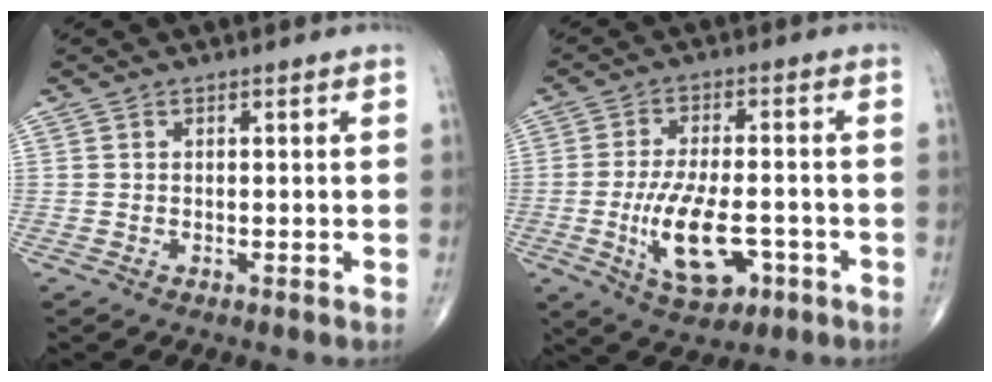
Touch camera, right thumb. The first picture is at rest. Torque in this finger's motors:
{"motor_torque": [3.18, 1.83, 1.50, -0.20, 0.42]}